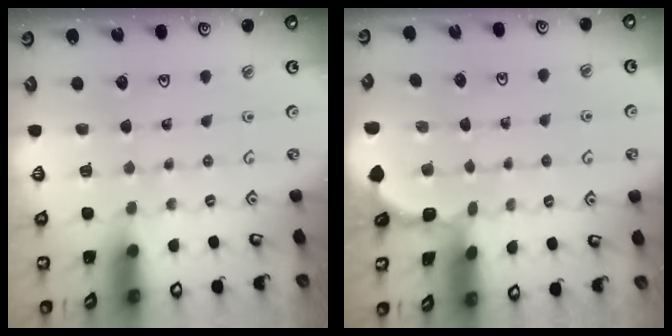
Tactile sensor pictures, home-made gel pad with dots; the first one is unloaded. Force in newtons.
{"total": 2.3, "press": 2.3, "slide": 0.1}